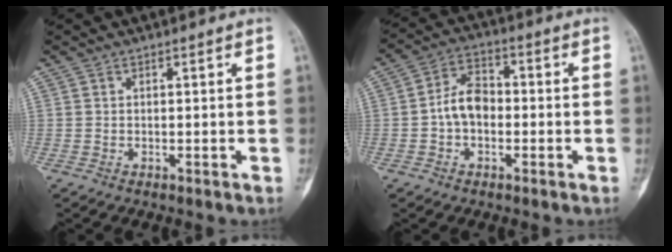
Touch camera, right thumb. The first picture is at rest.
{"total": 7.1, "force": [-1.0, 4.9, 5.1], "torque": [-0.077, 0.027, -0.029]}